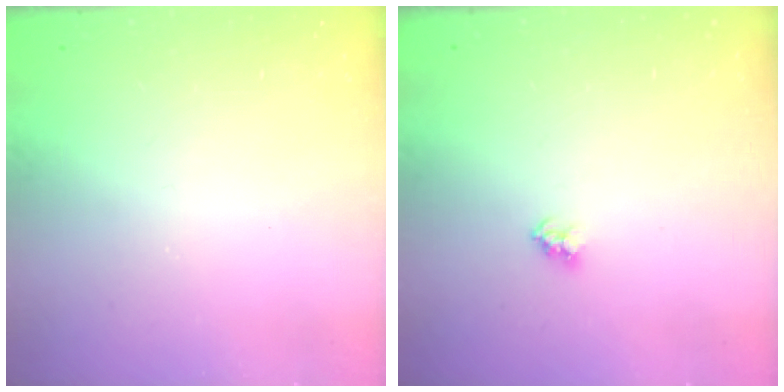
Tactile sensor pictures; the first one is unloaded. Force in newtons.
{"total": 2.5, "press": 2.5, "slide": 0.1}